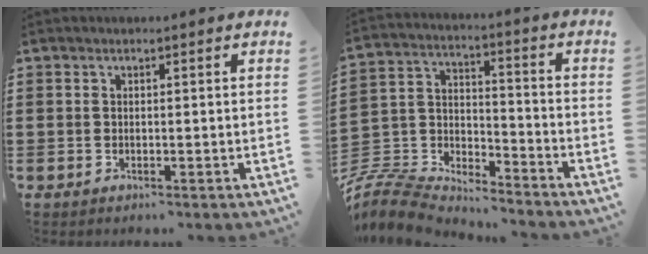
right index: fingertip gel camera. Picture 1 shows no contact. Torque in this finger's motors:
{"motor_torque": [-1.39, 0.75, -1.05, -0.21]}